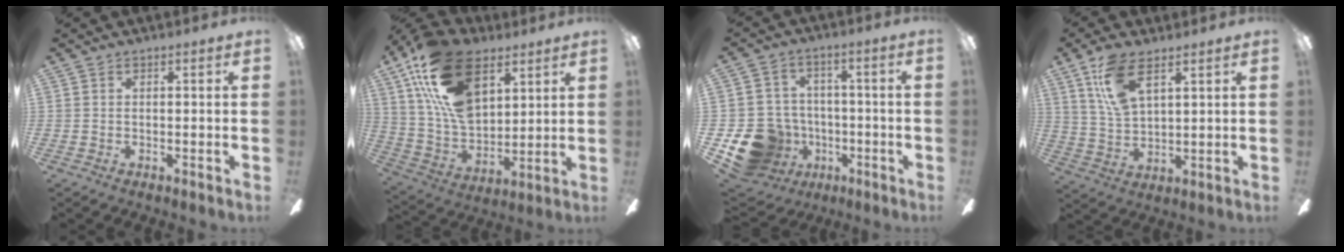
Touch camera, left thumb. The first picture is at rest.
{"total": 22.5, "force": [10.9, 13.0, 14.7], "torque": [-0.315, -0.041, 0.191]}
{"total": 15.0, "force": [-5.9, 12.3, 6.3], "torque": [-0.146, 0.041, -0.089]}
{"total": 11.2, "force": [6.4, 4.9, 7.8], "torque": [-0.153, -0.008, 0.120]}